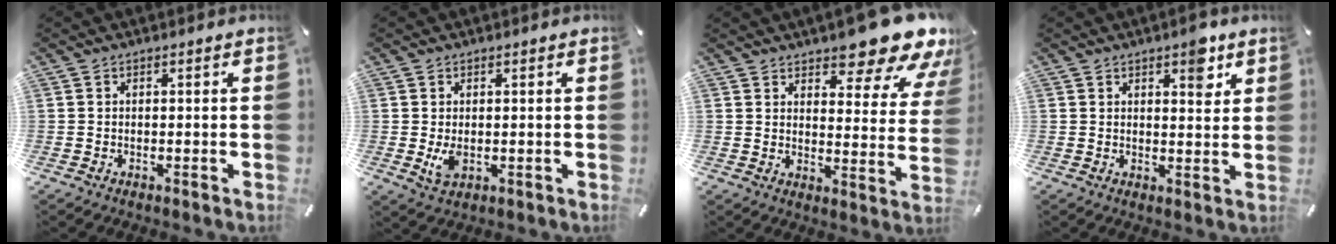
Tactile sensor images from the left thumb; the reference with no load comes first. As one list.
[{"total": 3.9, "force": [-0.2, 2.3, 3.2], "torque": [-0.070, -0.008, -0.007]}, {"total": 14.4, "force": [11.7, 4.6, 7.1], "torque": [-0.091, -0.094, 0.196]}, {"total": 5.7, "force": [3.4, 2.6, 3.7], "torque": [-0.025, -0.023, 0.049]}]